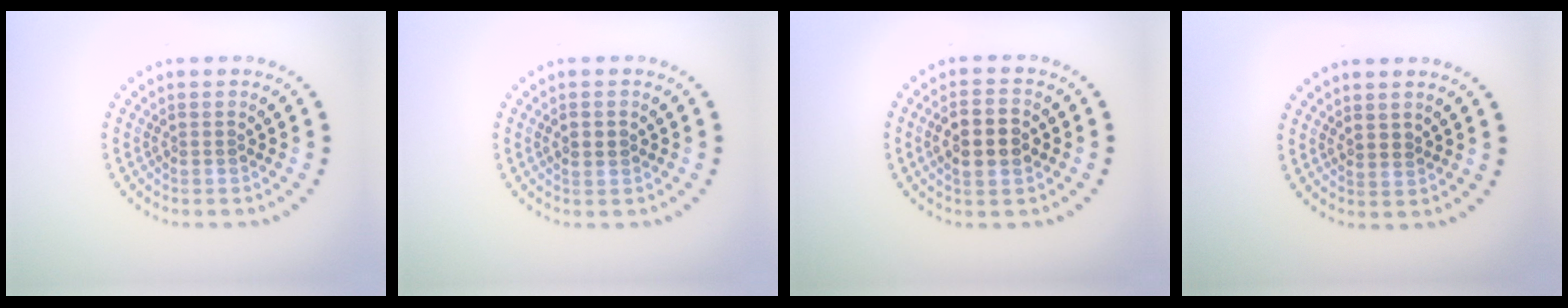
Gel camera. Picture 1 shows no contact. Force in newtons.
{"total": 1.8, "press": 1.8, "slide": 0.0}
{"total": 4.3, "press": 4.3, "slide": 0.4}
{"total": 0.6, "press": 0.5, "slide": 0.4}